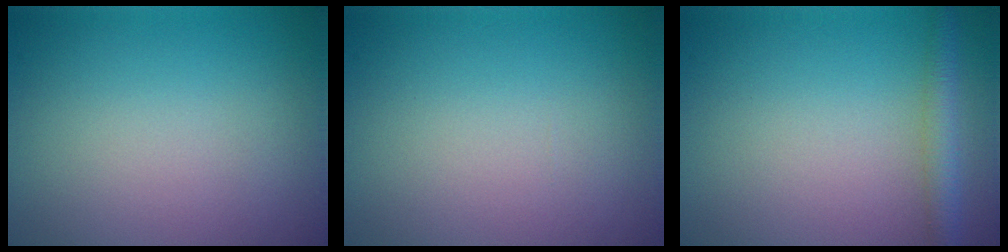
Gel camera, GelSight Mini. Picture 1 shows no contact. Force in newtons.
{"total": 0.0}
{"total": 2.4, "press": 2.4, "slide": 0.1}